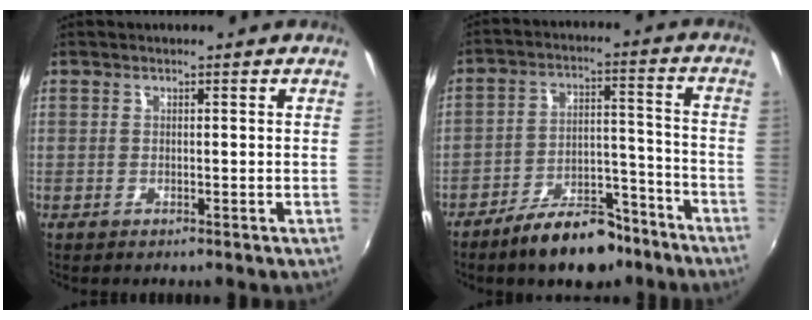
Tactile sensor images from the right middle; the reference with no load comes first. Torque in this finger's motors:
{"motor_torque": [0.93, -1.21, 0.03, 0.00]}